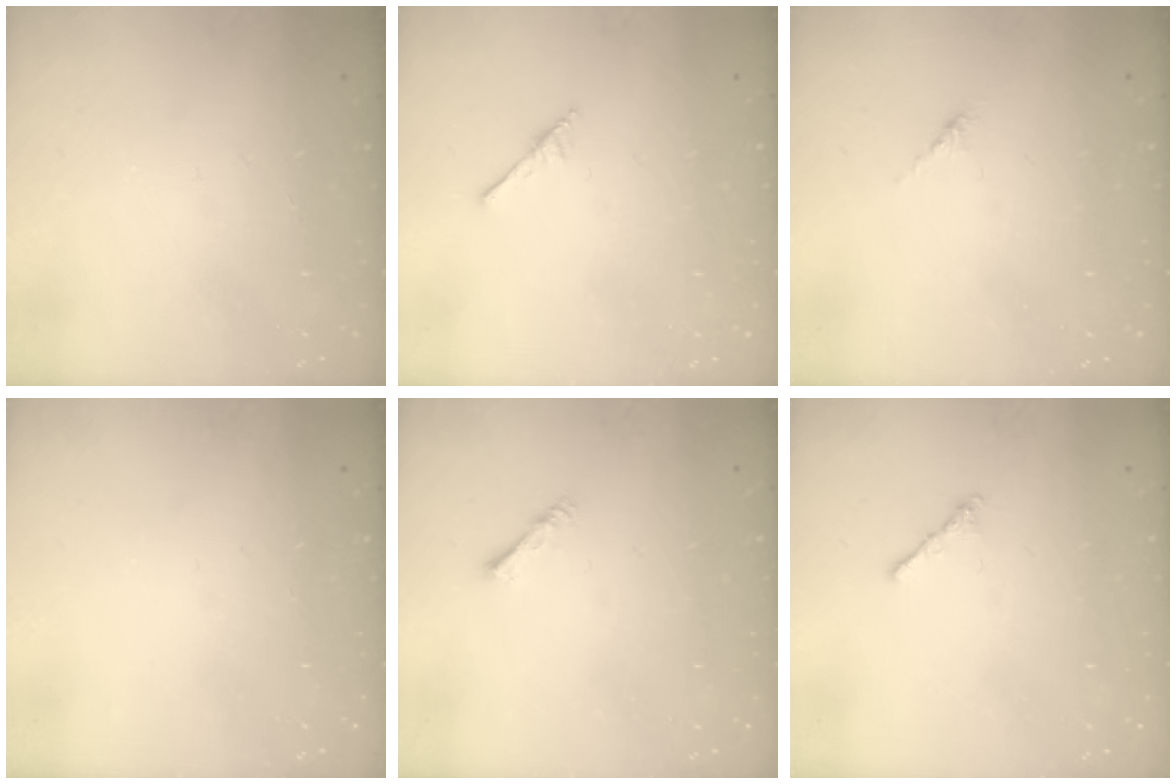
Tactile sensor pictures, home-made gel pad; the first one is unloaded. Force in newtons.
{"total": 2.9, "press": 2.9, "slide": 0.2}
{"total": 2.7, "press": 2.7, "slide": 0.7}
{"total": 0.0}
{"total": 1.4, "press": 1.4, "slide": 0.3}
{"total": 1.8, "press": 1.7, "slide": 0.6}